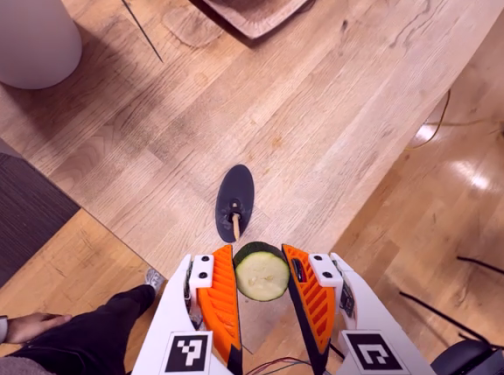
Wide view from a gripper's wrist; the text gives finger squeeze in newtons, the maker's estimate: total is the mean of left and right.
{"total": 7.9, "left": 7.7, "right": 8.2}